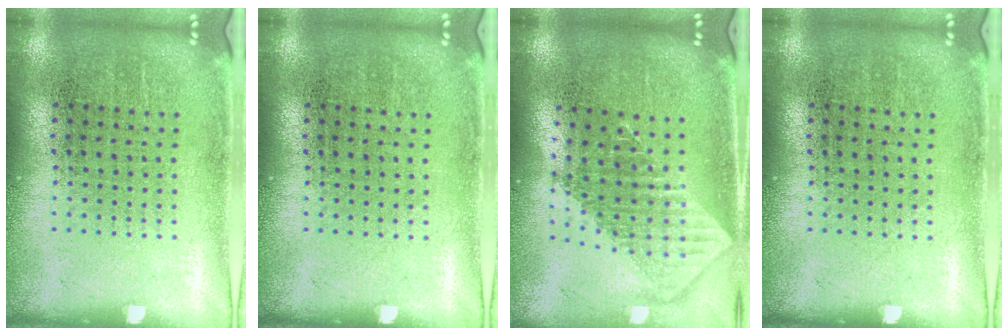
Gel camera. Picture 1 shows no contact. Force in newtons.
{"total": 0.0}
{"total": 1.9, "press": 1.5, "slide": 1.2}
{"total": 0.0}